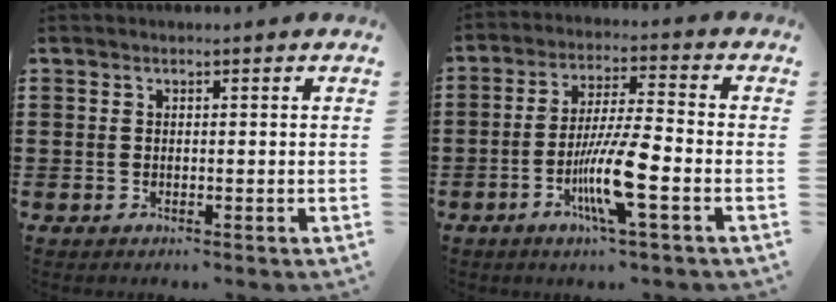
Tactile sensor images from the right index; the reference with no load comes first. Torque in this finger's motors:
{"motor_torque": [1.16, -0.98, 0.37, 0.21]}